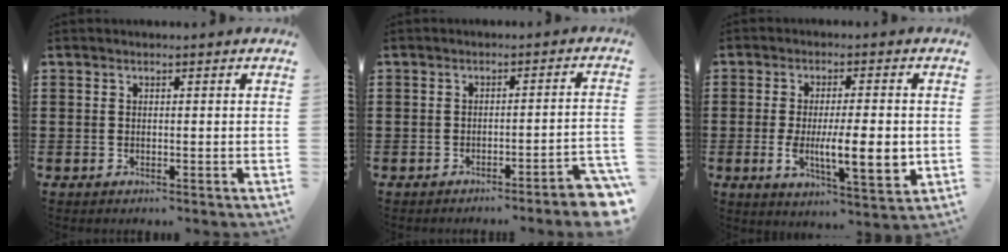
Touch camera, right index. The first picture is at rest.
{"total": 3.3, "force": [-2.7, -0.4, 1.8], "torque": [-0.031, -0.011, -0.054]}
{"total": 10.0, "force": [-1.3, 2.8, 9.5], "torque": [-0.171, -0.013, -0.021]}